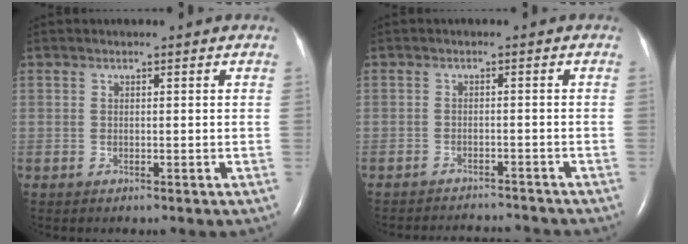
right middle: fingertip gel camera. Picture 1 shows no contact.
{"total": 7.5, "force": [-7.4, 0.9, 0.9], "torque": [-0.015, 0.000, -0.097]}